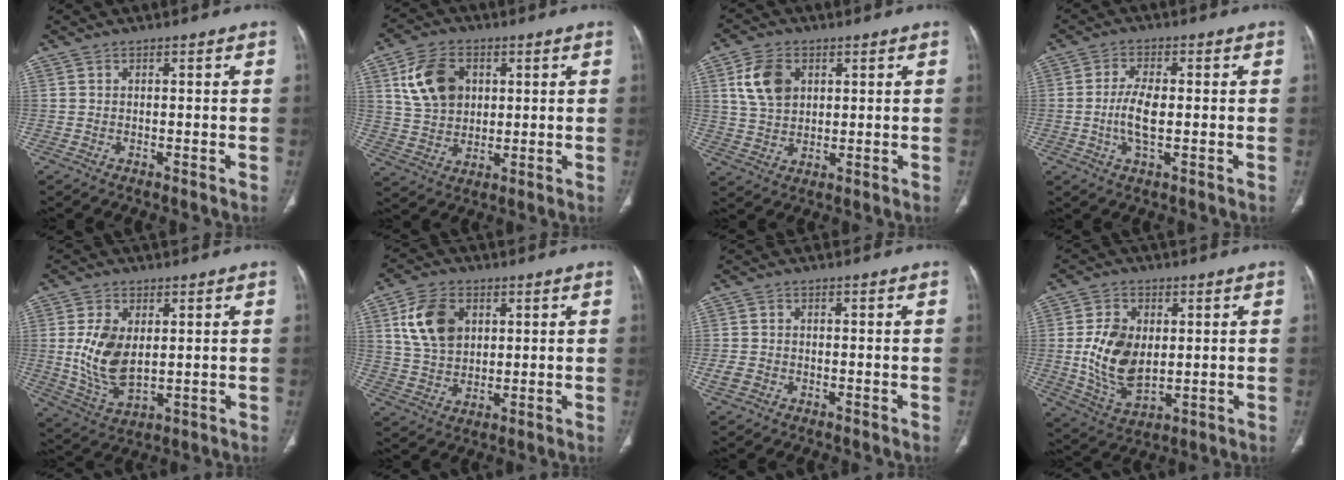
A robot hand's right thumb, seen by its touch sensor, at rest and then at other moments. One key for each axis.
{"total": 11.2, "fx": 3.5, "fy": 8.1, "fz": 6.8, "tx": -0.108, "ty": -0.004, "tz": 0.069}
{"total": 8.3, "fx": 2.9, "fy": 5.8, "fz": 5.3, "tx": -0.088, "ty": -0.008, "tz": 0.059}
{"total": 6.0, "fx": -0.5, "fy": 2.4, "fz": 5.5, "tx": -0.118, "ty": 0.000, "tz": -0.012}
{"total": 10.9, "fx": 1.3, "fy": 6.3, "fz": 8.8, "tx": -0.165, "ty": -0.015, "tz": 0.036}
{"total": 10.6, "fx": 3.5, "fy": 7.3, "fz": 6.7, "tx": -0.111, "ty": -0.008, "tz": 0.070}
{"total": 2.4, "fx": -0.9, "fy": 1.9, "fz": 1.1, "tx": -0.023, "ty": 0.006, "tz": -0.017}
{"total": 12.1, "fx": 0.8, "fy": 7.8, "fz": 9.3, "tx": -0.161, "ty": -0.013, "tz": 0.025}